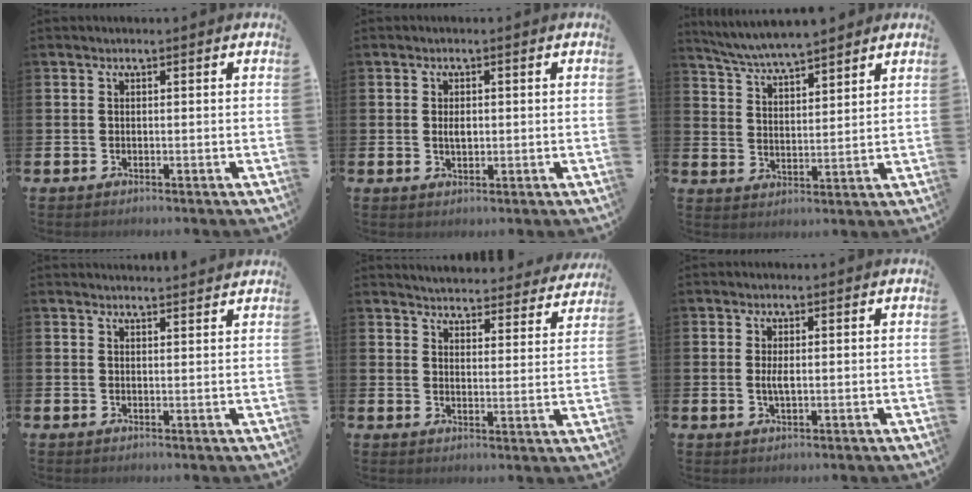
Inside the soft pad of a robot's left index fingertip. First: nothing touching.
{"total": 1.7, "force": [0.2, 0.9, 1.4], "torque": [-0.020, 0.004, 0.001]}
{"total": 5.8, "force": [5.7, 0.3, 1.1], "torque": [-0.048, -0.030, 0.104]}
{"total": 1.9, "force": [1.9, 0.0, -0.1], "torque": [0.008, -0.013, 0.033]}
{"total": 4.5, "force": [4.5, 0.6, 0.2], "torque": [-0.022, -0.037, 0.077]}
{"total": 1.9, "force": [0.1, 0.6, 1.8], "torque": [-0.034, 0.002, -0.001]}